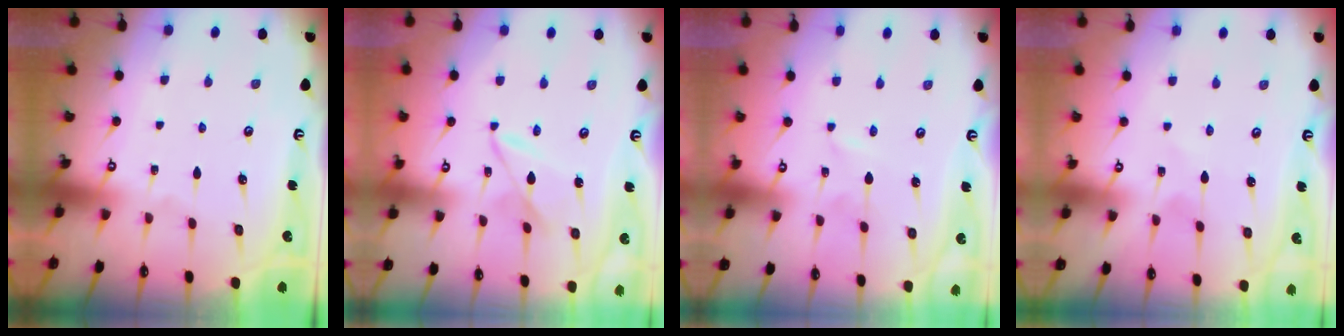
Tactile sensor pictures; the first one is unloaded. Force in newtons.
{"total": 5.6, "press": 5.5, "slide": 0.5}
{"total": 0.0}
{"total": 0.7, "press": 0.7, "slide": 0.1}